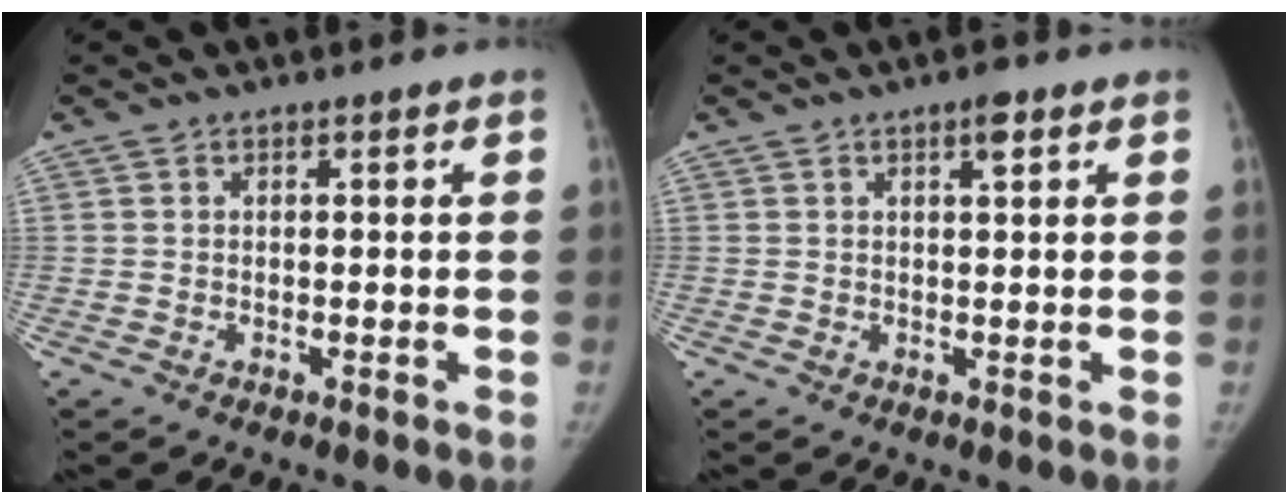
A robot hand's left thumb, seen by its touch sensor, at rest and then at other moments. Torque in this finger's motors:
{"motor_torque": [0.09, -0.15, 0.48, -0.37, 0.08]}